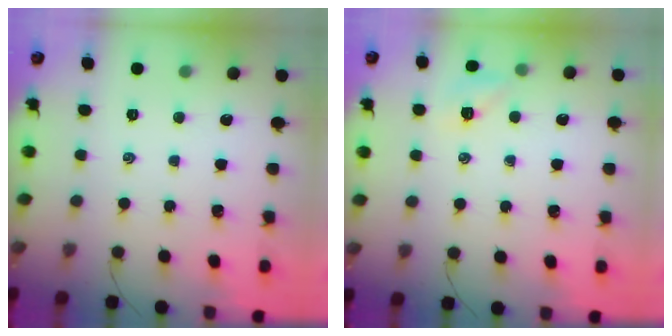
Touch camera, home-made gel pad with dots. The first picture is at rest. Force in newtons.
{"total": 6.1, "press": 5.9, "slide": 1.6}